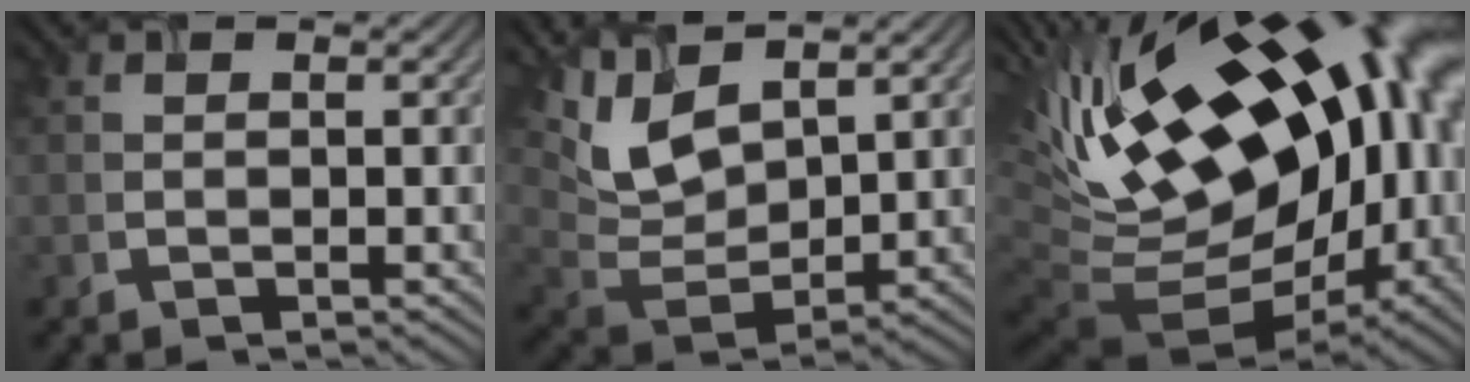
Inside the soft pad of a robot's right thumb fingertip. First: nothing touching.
{"total": 8.8, "force": [4.9, 3.9, 6.1], "torque": [-0.149, -0.003, 0.104]}
{"total": 21.8, "force": [2.5, 11.2, 18.5], "torque": [-0.329, -0.040, 0.046]}